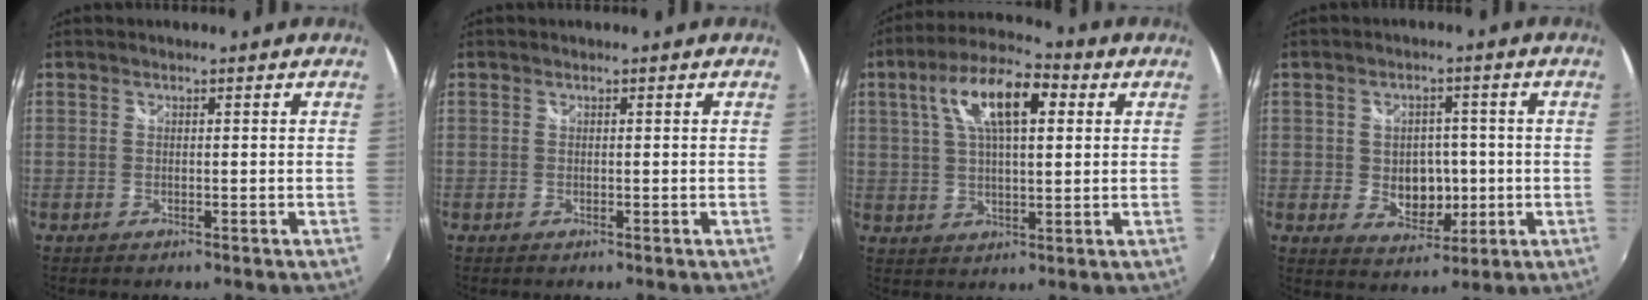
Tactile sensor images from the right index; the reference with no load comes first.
{"total": 0.0}
{"total": 13.4, "force": [4.6, 5.2, 11.5], "torque": [-0.210, 0.029, 0.073]}
{"total": 7.4, "force": [-0.8, 5.8, 4.6], "torque": [-0.083, 0.000, -0.001]}